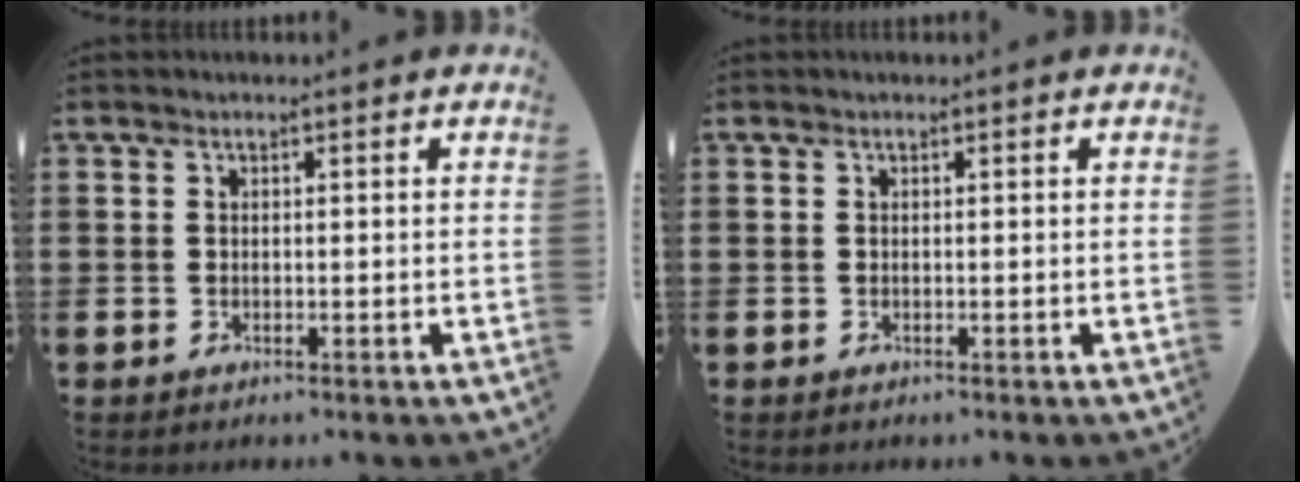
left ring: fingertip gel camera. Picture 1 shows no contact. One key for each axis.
{"total": 0.0}